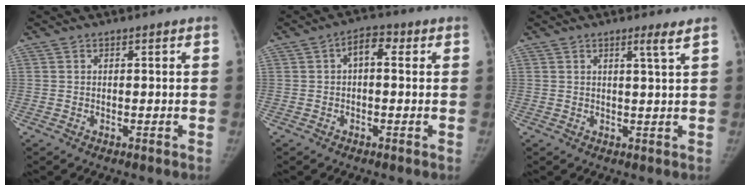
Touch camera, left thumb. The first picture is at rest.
{"total": 4.1, "force": [0.6, 2.4, 3.3], "torque": [-0.033, 0.016, 0.001]}
{"total": 2.3, "force": [1.5, -0.6, 1.7], "torque": [-0.030, -0.016, 0.027]}